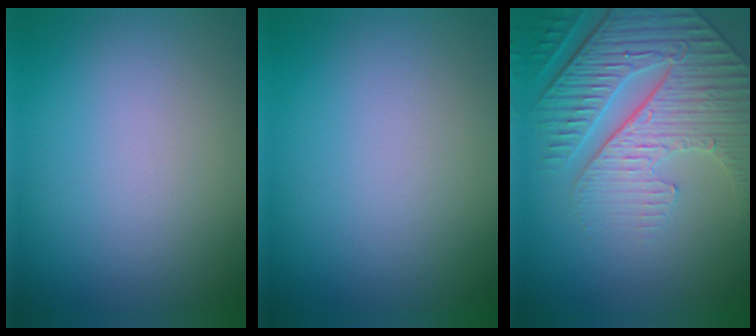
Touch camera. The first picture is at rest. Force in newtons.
{"total": 0.0}
{"total": 6.9, "press": 5.7, "slide": 3.9}